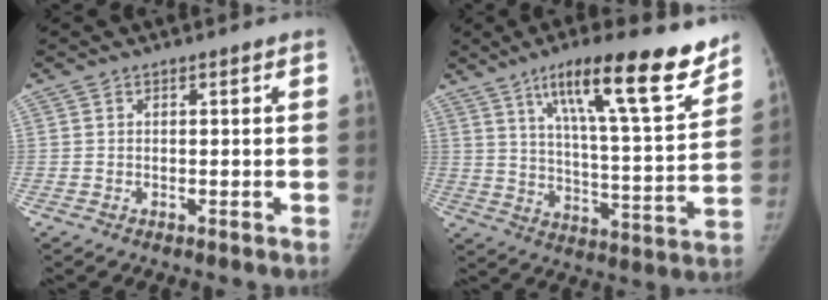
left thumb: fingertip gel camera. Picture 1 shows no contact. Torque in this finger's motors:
{"motor_torque": [0.37, -0.08, 1.47, -1.30, 0.13]}